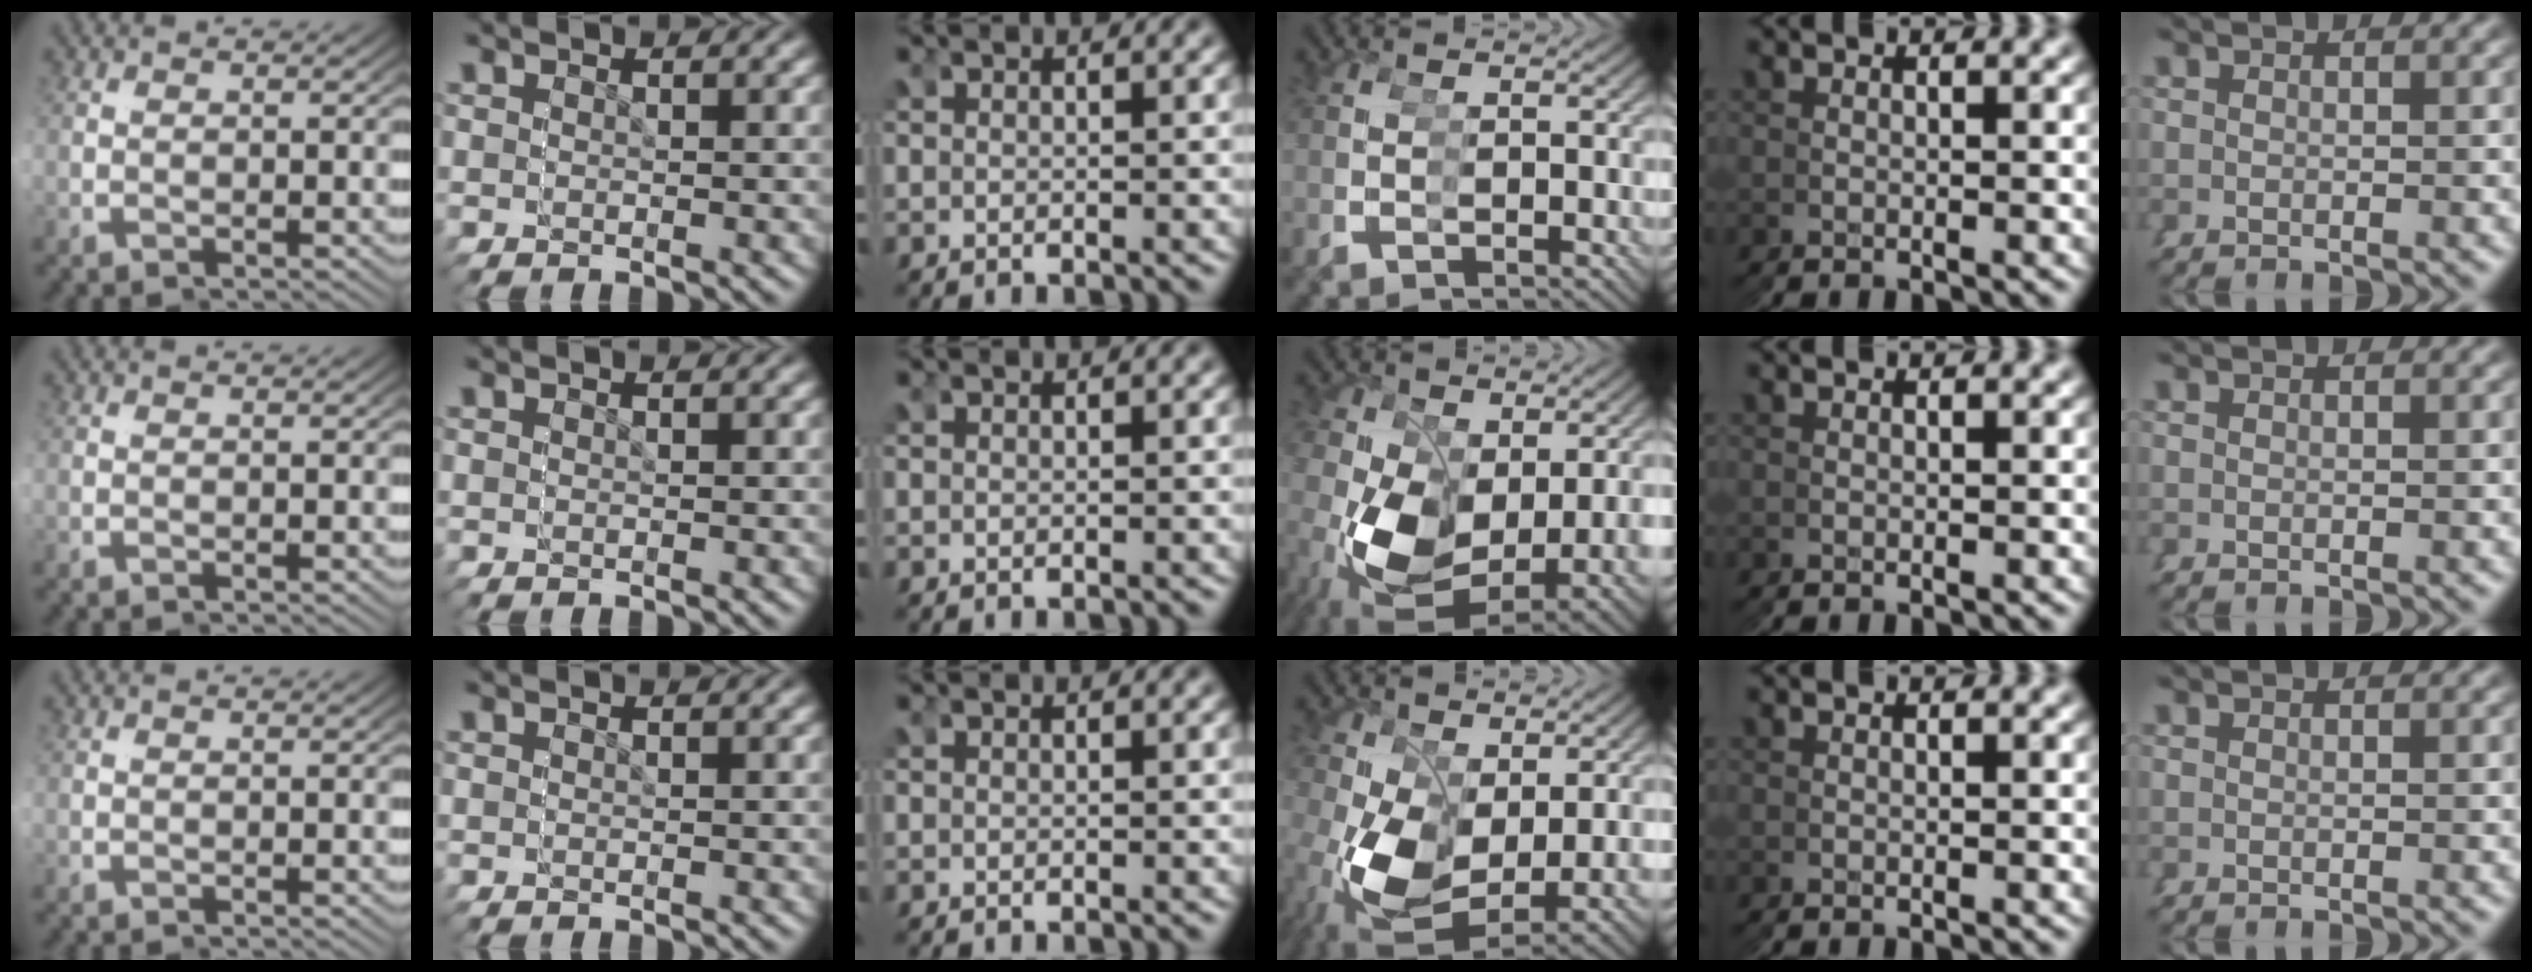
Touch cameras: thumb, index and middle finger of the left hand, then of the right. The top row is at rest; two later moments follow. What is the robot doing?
{"motion": "grasp_and_lifting", "object": "stress ball aka squeeze ball"}